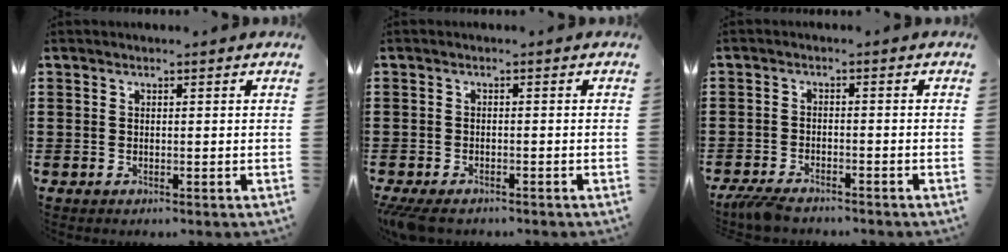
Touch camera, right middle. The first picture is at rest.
{"total": 2.1, "force": [-1.7, 0.5, 1.1], "torque": [-0.033, -0.003, -0.038]}
{"total": 3.3, "force": [-3.0, 0.5, 1.1], "torque": [-0.033, -0.002, -0.064]}